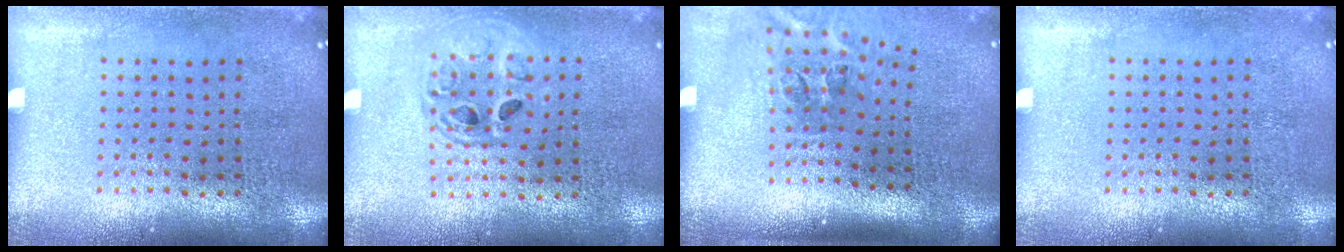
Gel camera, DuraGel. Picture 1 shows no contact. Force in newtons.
{"total": 1.5, "press": 1.3, "slide": 0.7}
{"total": 2.2, "press": 1.4, "slide": 1.7}
{"total": 0.0}